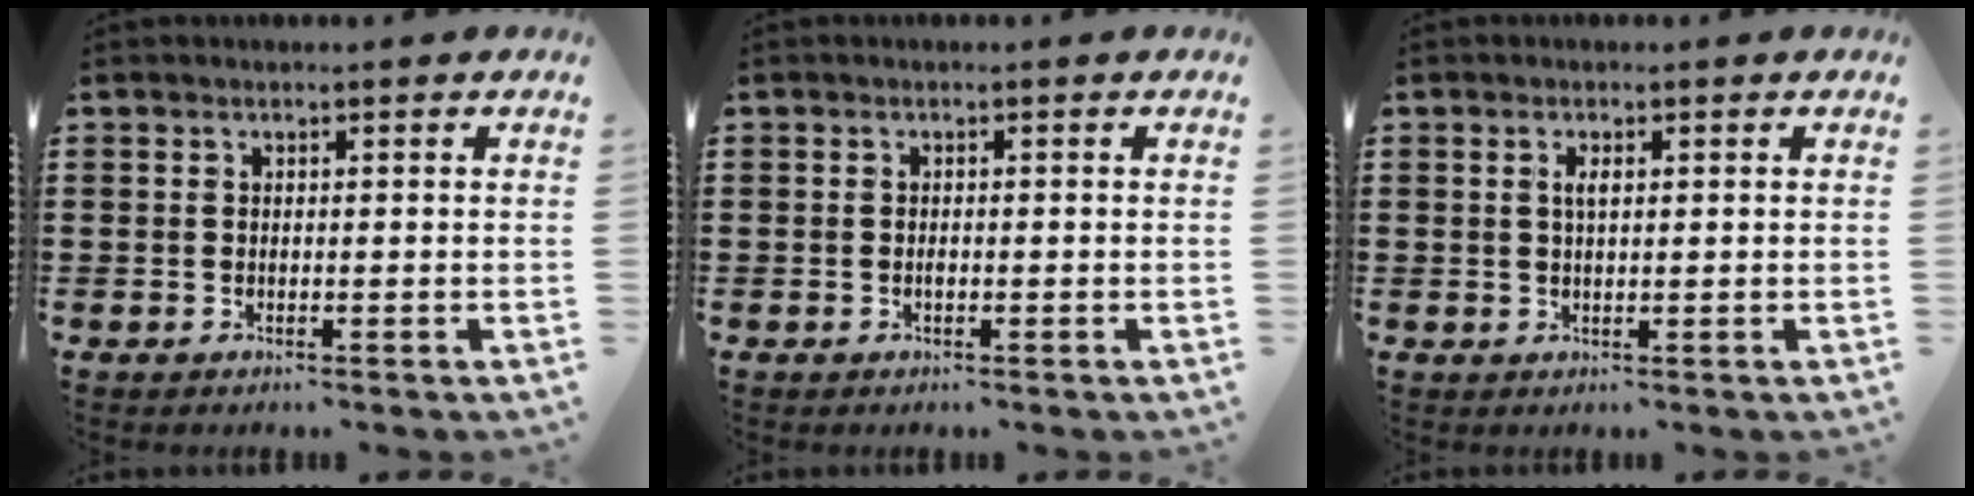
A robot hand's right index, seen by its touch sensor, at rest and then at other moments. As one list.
[{"total": 0.7, "force": [-0.2, 0.1, 0.6], "torque": [-0.014, -0.006, -0.002]}, {"total": 1.8, "force": [0.4, 0.6, 1.6], "torque": [-0.034, 0.004, 0.006]}]